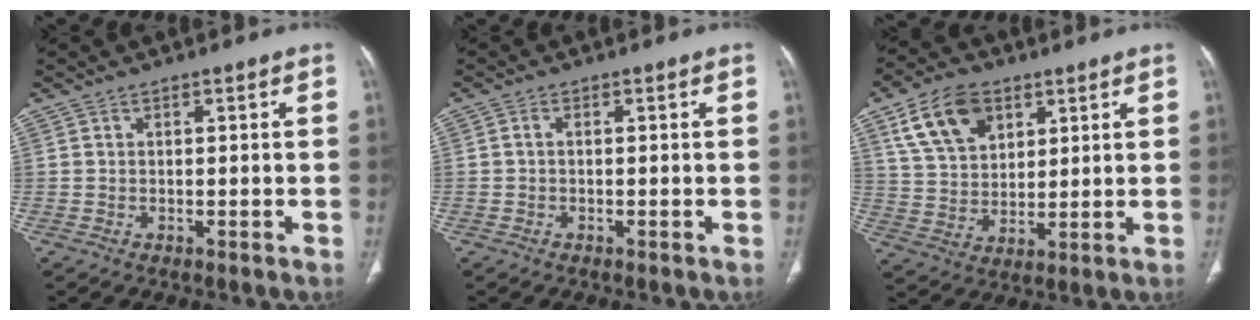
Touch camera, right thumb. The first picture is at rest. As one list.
[{"total": 0.7, "force": [-0.1, 0.4, 0.6], "torque": [-0.013, 0.001, -0.004]}, {"total": 13.1, "force": [6.4, 8.5, 7.6], "torque": [-0.119, -0.015, 0.125]}]